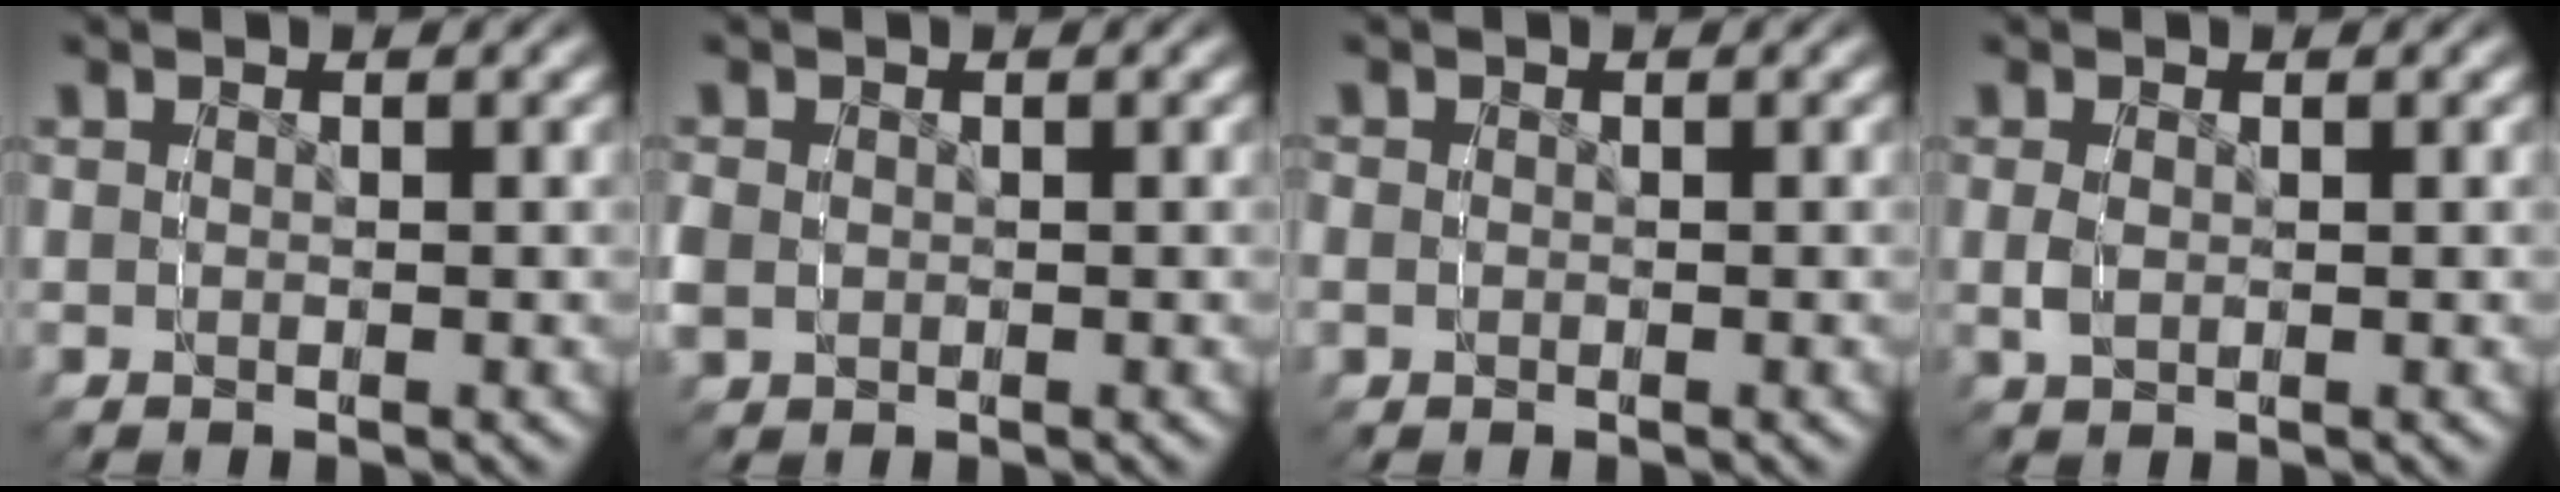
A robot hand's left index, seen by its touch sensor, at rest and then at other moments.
{"total": 0.9, "force": [0.2, 0.9, -0.1], "torque": [-0.005, -0.009, 0.007]}
{"total": 0.9, "force": [-0.3, 0.8, -0.3], "torque": [-0.003, -0.012, 0.000]}
{"total": 0.8, "force": [0.6, -0.5, 0.3], "torque": [0.000, 0.007, 0.007]}